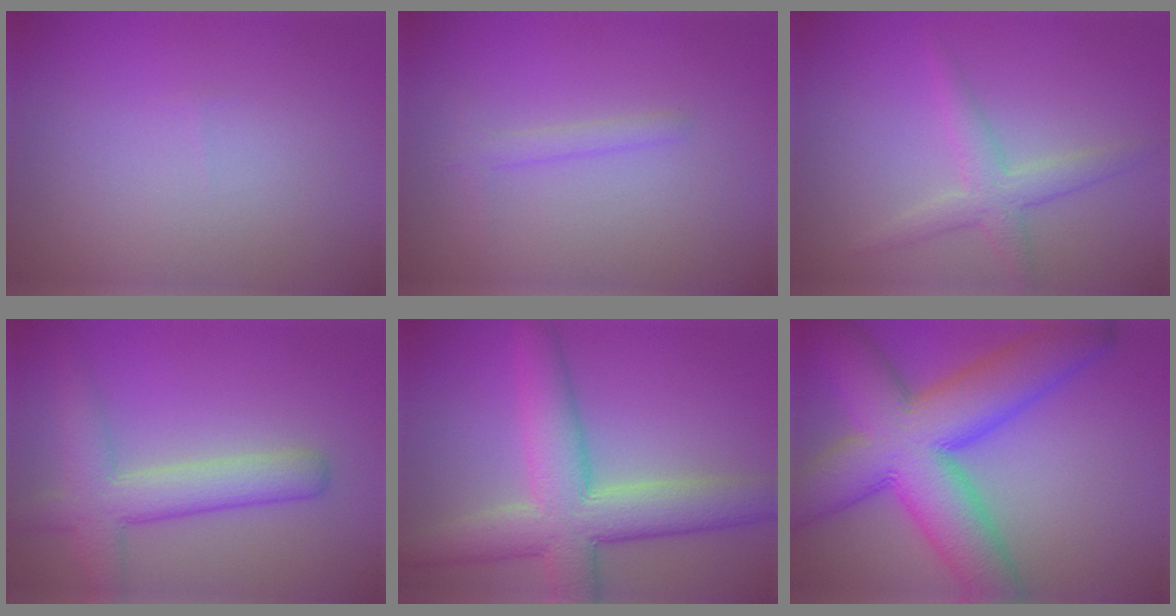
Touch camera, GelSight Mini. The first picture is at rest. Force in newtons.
{"total": 1.2, "press": 1.2, "slide": 0.0}
{"total": 2.8, "press": 2.8, "slide": 0.1}
{"total": 4.9, "press": 4.9, "slide": 0.2}
{"total": 8.5, "press": 8.5, "slide": 0.5}
{"total": 13.1, "press": 13.1, "slide": 0.4}